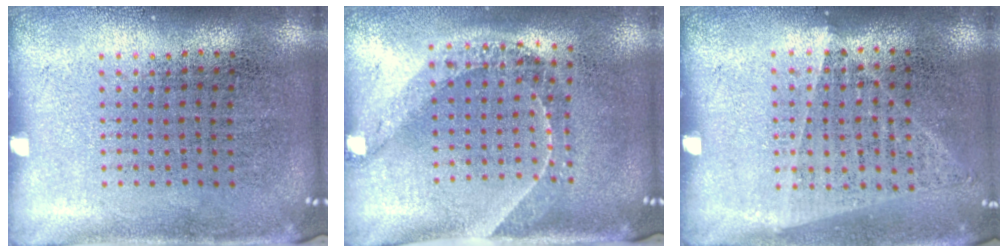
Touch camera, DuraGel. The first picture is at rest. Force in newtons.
{"total": 1.6, "press": 1.3, "slide": 0.9}
{"total": 1.0, "press": 0.9, "slide": 0.4}